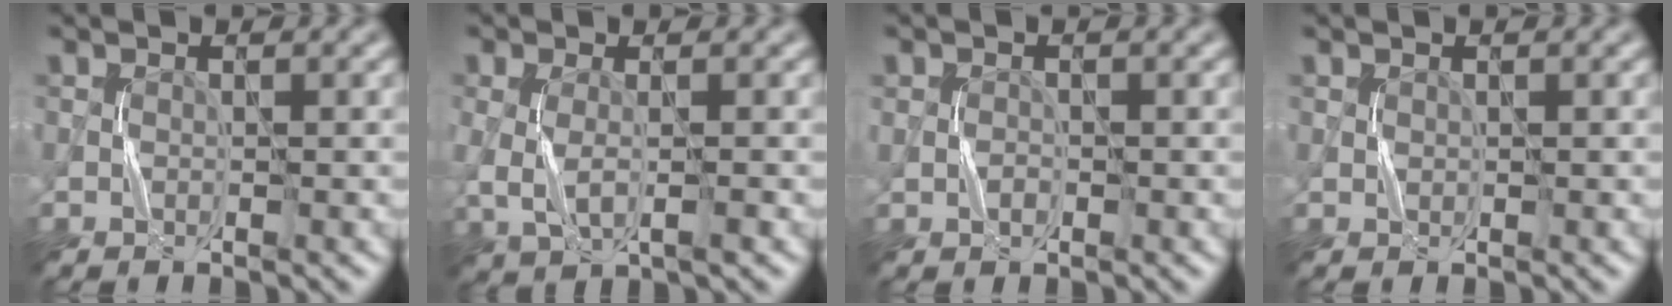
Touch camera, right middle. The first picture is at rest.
{"total": 2.6, "force": [0.1, 1.3, 2.3], "torque": [-0.058, -0.003, 0.001]}
{"total": 0.6, "force": [-0.1, 0.5, 0.2], "torque": [-0.001, 0.003, -0.003]}
{"total": 0.6, "force": [0.2, 0.5, 0.2], "torque": [-0.002, 0.001, 0.006]}